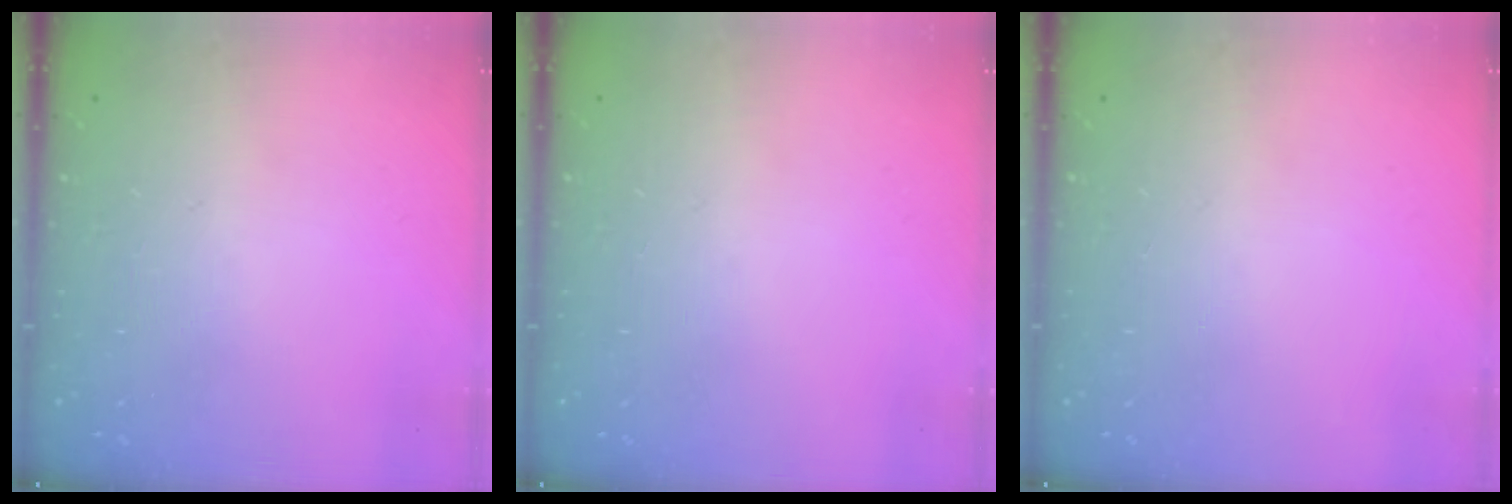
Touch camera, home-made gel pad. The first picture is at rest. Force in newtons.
{"total": 0.0}
{"total": 0.0}